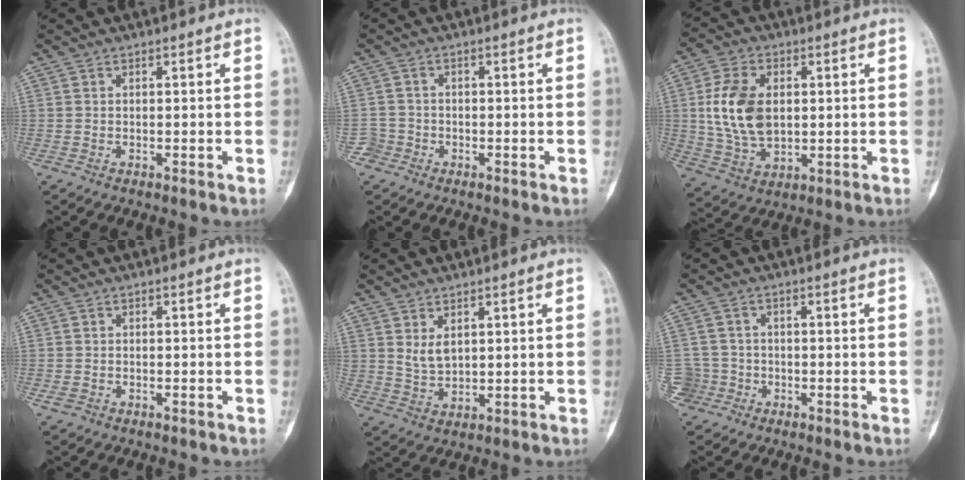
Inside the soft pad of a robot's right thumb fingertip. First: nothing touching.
{"total": 2.4, "force": [-1.2, 2.0, -0.4], "torque": [0.017, 0.011, -0.030]}
{"total": 12.9, "force": [1.5, 8.4, 9.7], "torque": [-0.177, -0.004, 0.037]}
{"total": 1.3, "force": [-0.7, 0.9, 0.6], "torque": [-0.016, 0.007, -0.010]}
{"total": 4.2, "force": [1.7, 2.5, 2.9], "torque": [-0.047, -0.016, 0.045]}
{"total": 4.4, "force": [-1.7, 4.0, -0.2], "torque": [0.023, 0.019, -0.031]}